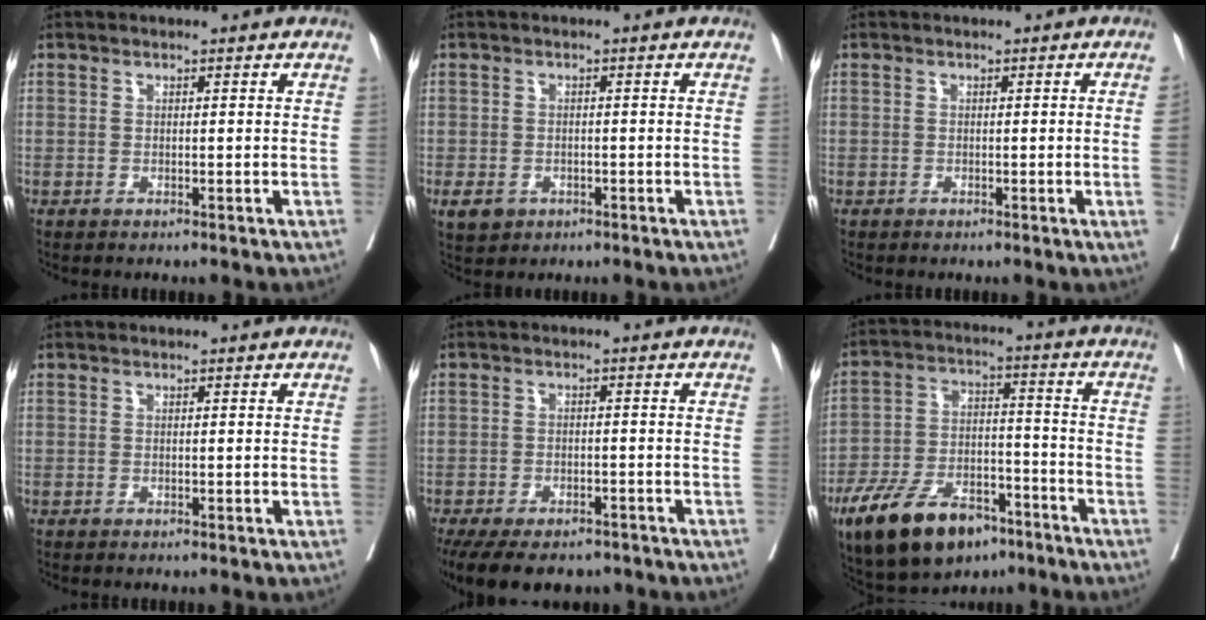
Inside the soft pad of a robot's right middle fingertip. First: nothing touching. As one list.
[{"total": 5.3, "force": [-2.8, 4.0, 2.1], "torque": [-0.043, 0.000, -0.038]}, {"total": 2.2, "force": [-0.2, -0.9, 2.0], "torque": [-0.029, -0.003, 0.001]}, {"total": 0.0}, {"total": 13.6, "force": [-10.4, 5.9, 6.5], "torque": [-0.140, -0.016, -0.143]}, {"total": 15.1, "force": [-9.9, 6.8, 9.1], "torque": [-0.167, 0.001, -0.171]}]